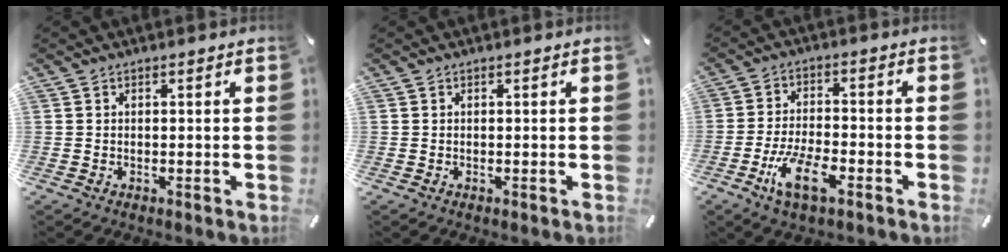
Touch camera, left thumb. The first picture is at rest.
{"total": 0.0}
{"total": 9.8, "force": [-5.0, 4.2, 7.4], "torque": [-0.156, 0.011, -0.092]}